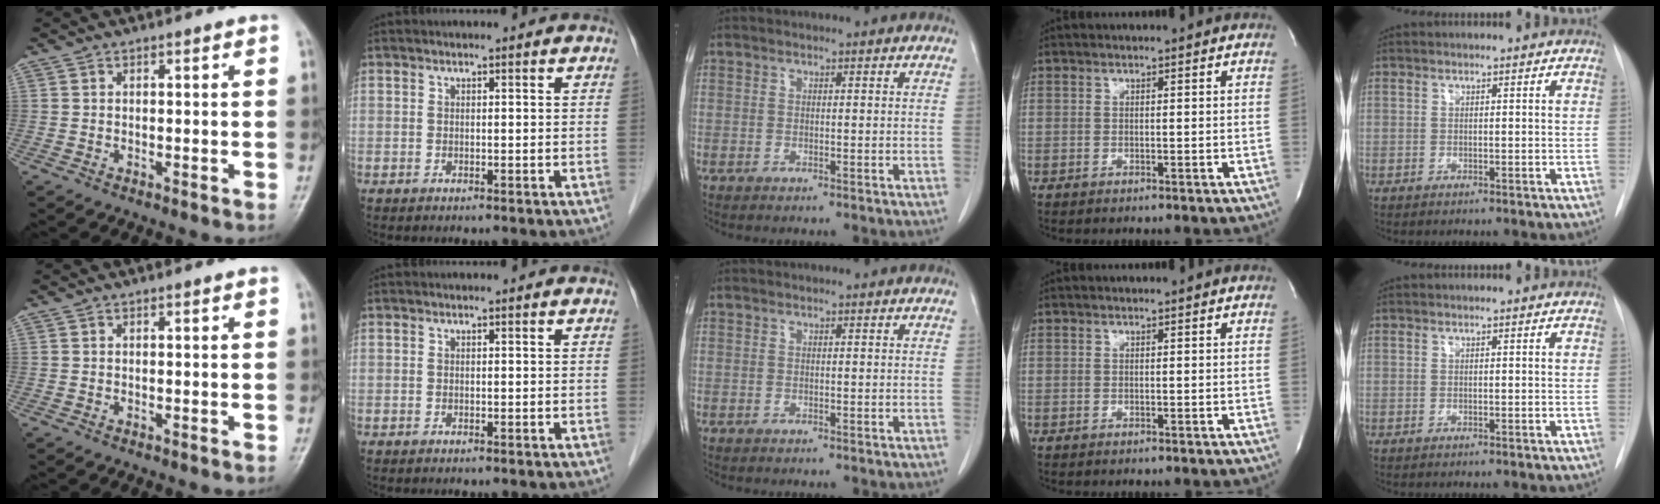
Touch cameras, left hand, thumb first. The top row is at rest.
{}